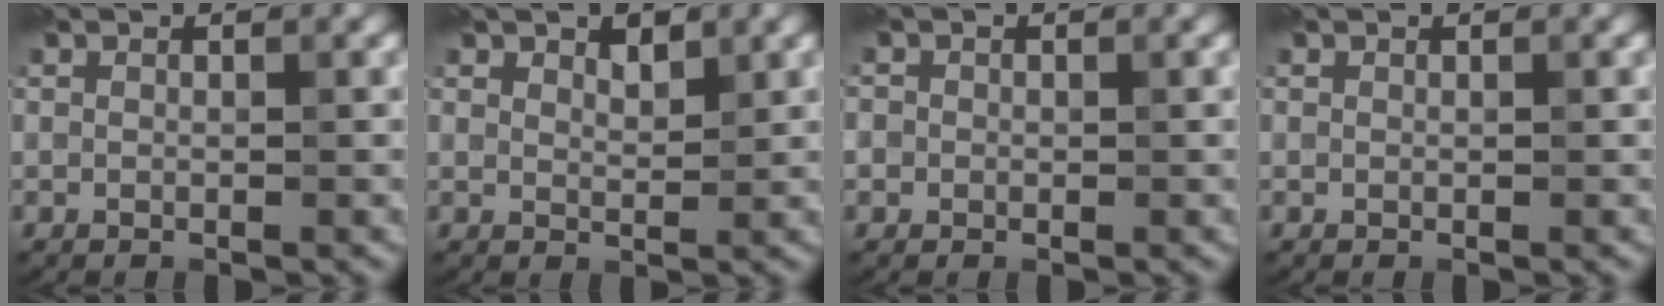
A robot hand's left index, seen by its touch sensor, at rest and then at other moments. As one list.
[{"total": 1.7, "force": [1.5, 0.5, 0.4], "torque": [-0.008, 0.004, 0.030]}, {"total": 1.1, "force": [0.1, 1.1, 0.0], "torque": [0.010, 0.005, -0.007]}, {"total": 0.0}]